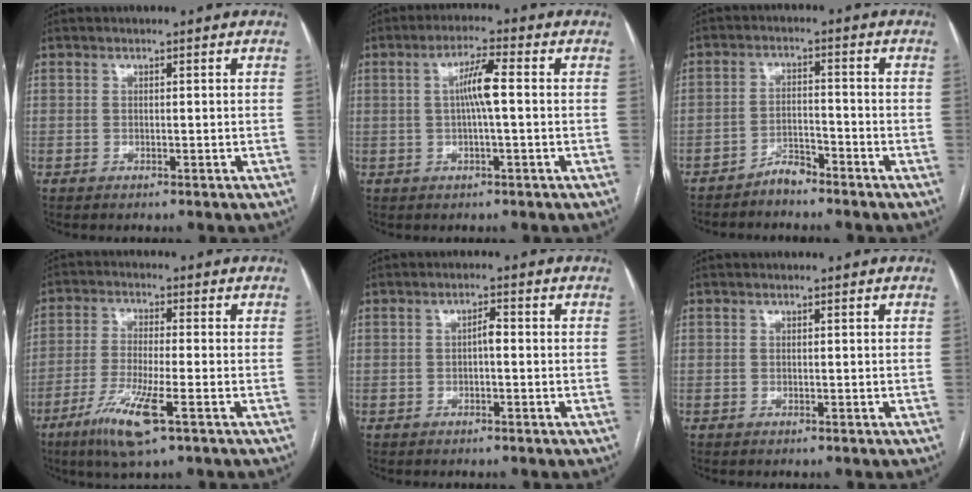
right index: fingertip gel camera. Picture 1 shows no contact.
{"total": 5.2, "force": [0.3, 0.2, 5.1], "torque": [-0.095, 0.010, 0.006]}
{"total": 3.4, "force": [-3.1, 0.8, 1.1], "torque": [-0.017, -0.001, -0.056]}
{"total": 9.0, "force": [-4.5, 0.7, 7.7], "torque": [-0.157, -0.023, -0.083]}
{"total": 1.7, "force": [-0.2, 0.5, 1.6], "torque": [-0.026, 0.005, -0.006]}
{"total": 0.0}